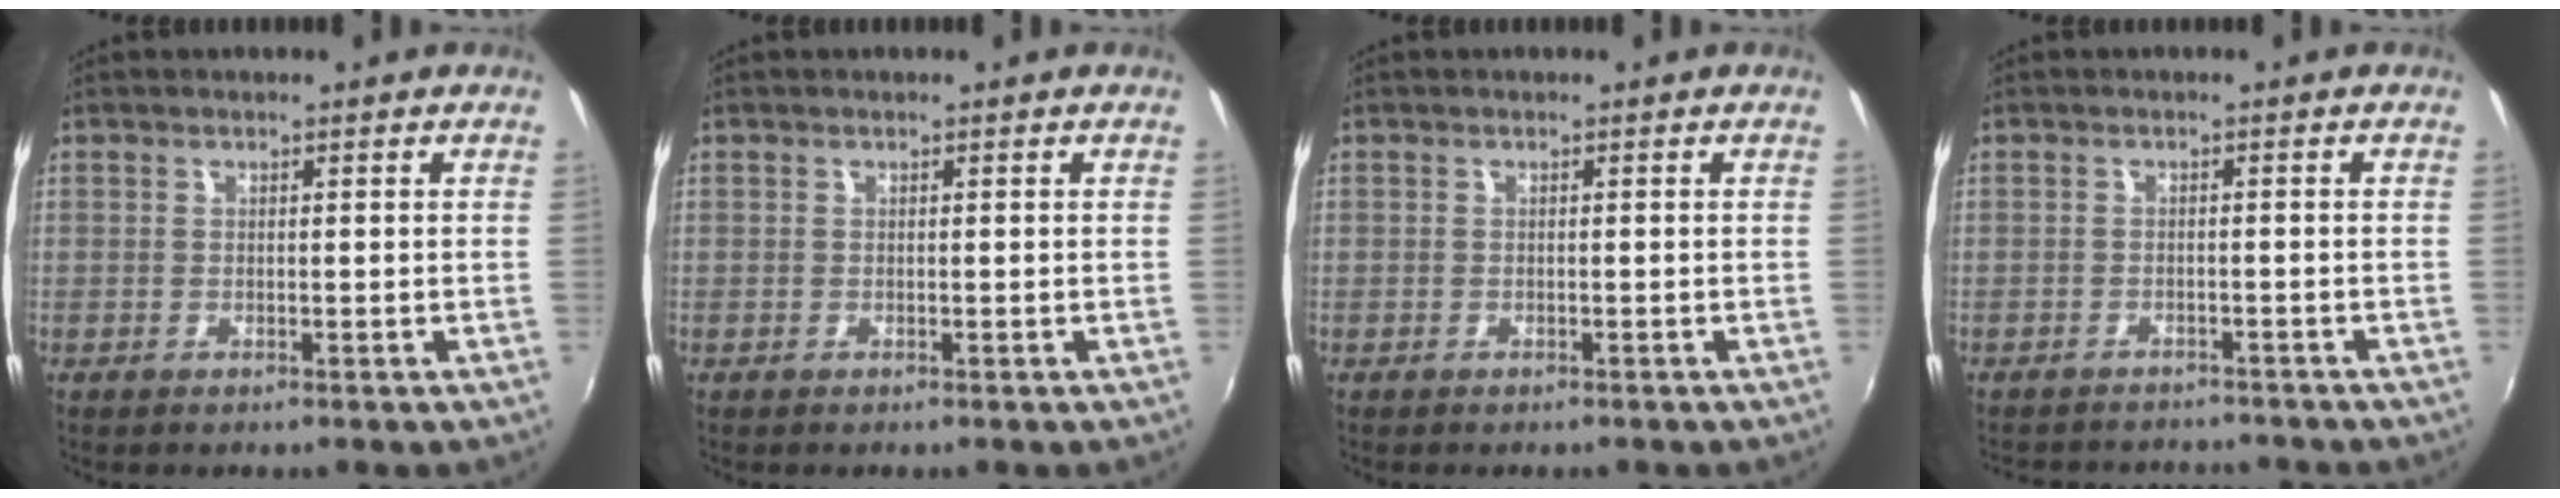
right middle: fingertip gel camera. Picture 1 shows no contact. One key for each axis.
{"total": 0.0}
{"total": 0.7, "fx": -0.6, "fy": 0.4, "fz": 0.0, "tx": -0.004, "ty": 0.000, "tz": -0.008}
{"total": 7.5, "fx": -7.0, "fy": 1.9, "fz": 2.0, "tx": -0.054, "ty": -0.010, "tz": -0.097}